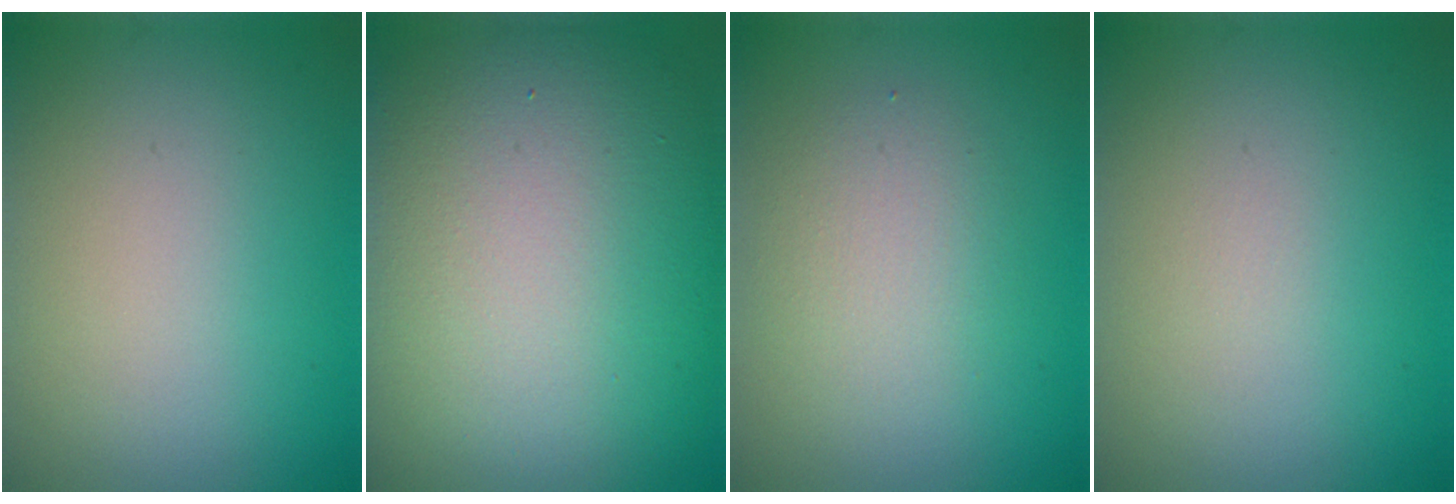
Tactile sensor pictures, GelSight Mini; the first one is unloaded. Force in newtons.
{"total": 15.3, "press": 15.2, "slide": 1.2}
{"total": 2.6, "press": 2.6, "slide": 0.1}
{"total": 0.0}